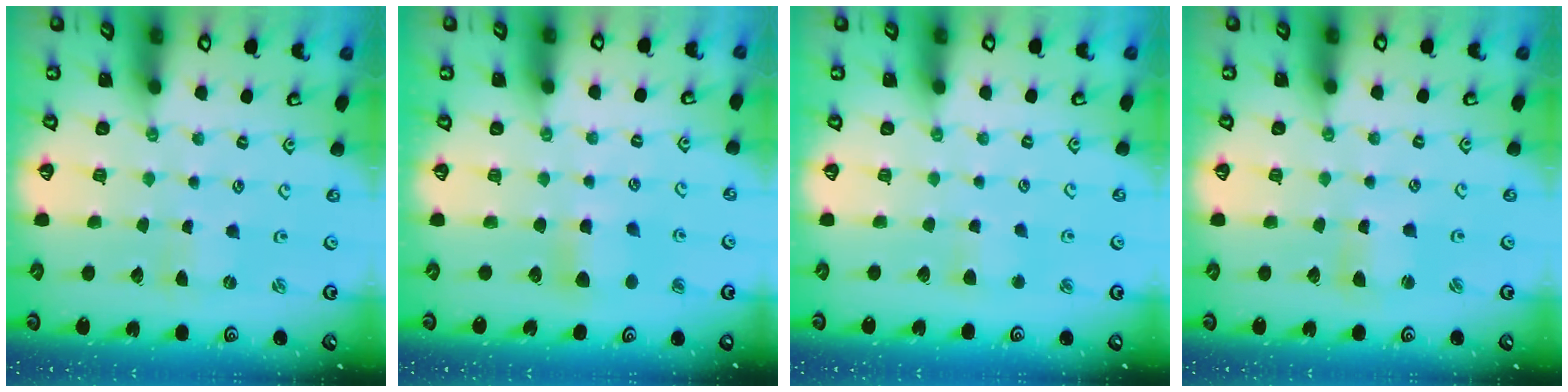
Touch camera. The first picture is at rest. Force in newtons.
{"total": 6.0, "press": 6.0, "slide": 0.6}
{"total": 3.1, "press": 3.1, "slide": 0.4}
{"total": 2.7, "press": 2.7, "slide": 0.4}